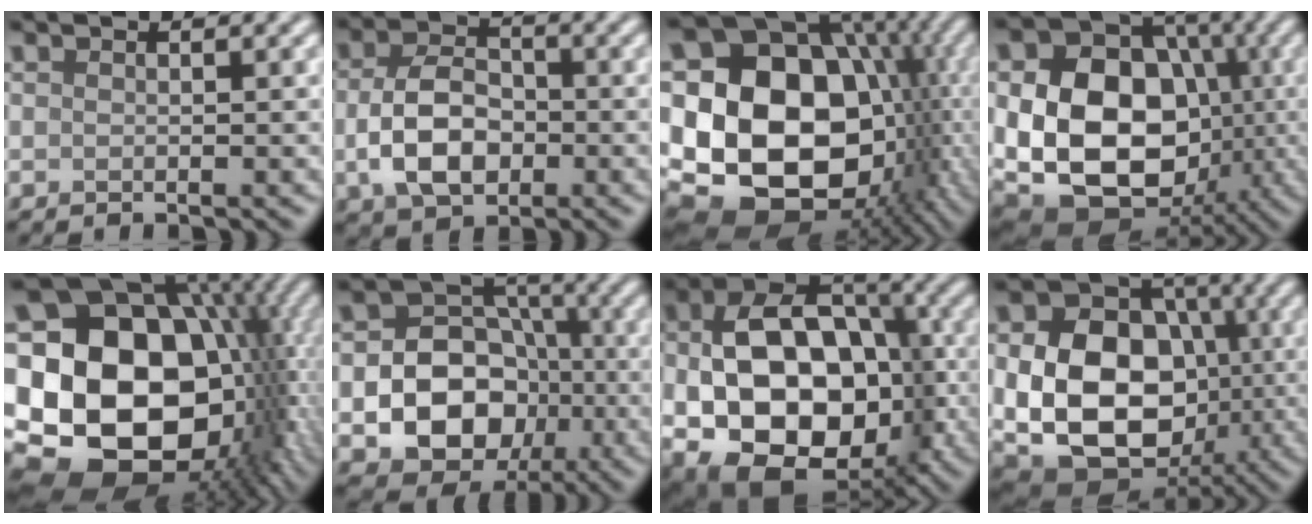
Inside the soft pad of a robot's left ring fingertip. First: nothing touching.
{"total": 6.1, "force": [-1.1, 4.1, 4.5], "torque": [-0.093, -0.003, -0.023]}
{"total": 20.5, "force": [-1.3, 15.7, 13.2], "torque": [-0.223, -0.006, 0.002]}
{"total": 15.5, "force": [-1.9, 11.8, 9.9], "torque": [-0.167, -0.009, -0.037]}
{"total": 22.6, "force": [-0.8, 16.7, 15.3], "torque": [-0.265, 0.000, -0.018]}
{"total": 10.6, "force": [-2.4, 8.7, 5.6], "torque": [-0.066, -0.007, -0.067]}
{"total": 16.0, "force": [-2.8, 10.9, 11.4], "torque": [-0.179, -0.030, -0.037]}
{"total": 13.9, "force": [-2.0, 10.3, 9.1], "torque": [-0.152, -0.008, -0.040]}